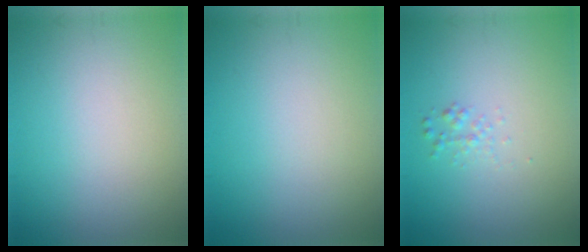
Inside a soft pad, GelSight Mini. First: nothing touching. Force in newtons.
{"total": 0.0}
{"total": 0.9, "press": 0.9, "slide": 0.1}